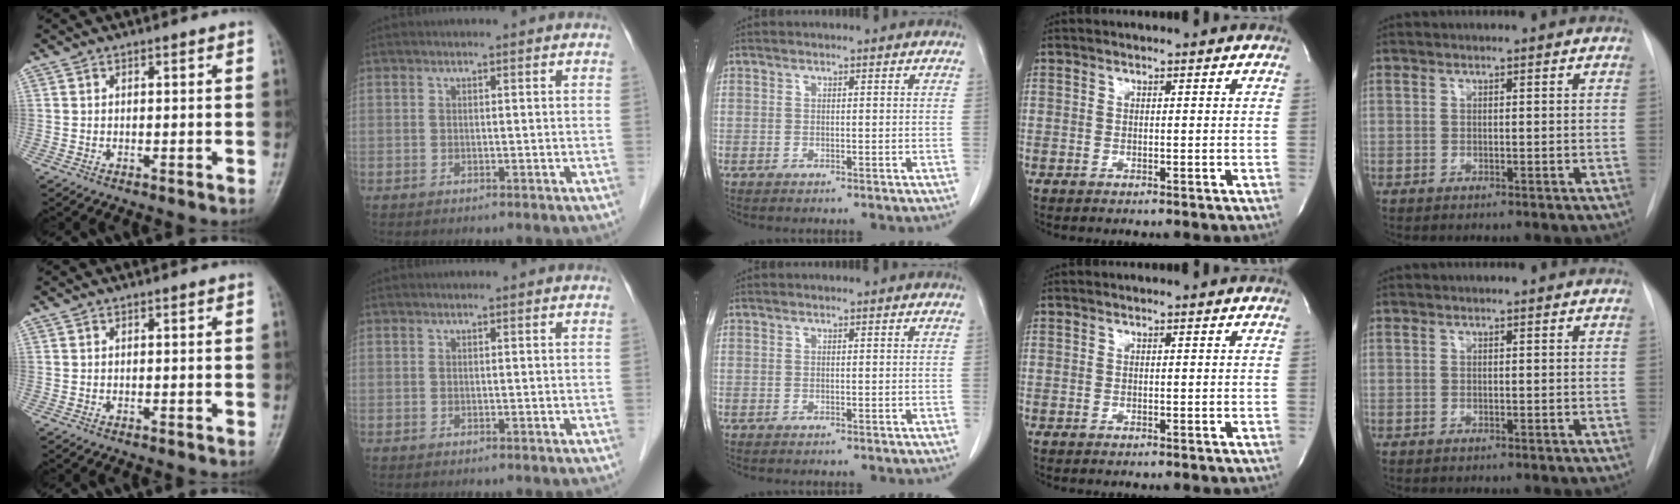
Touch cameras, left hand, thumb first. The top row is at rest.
{}